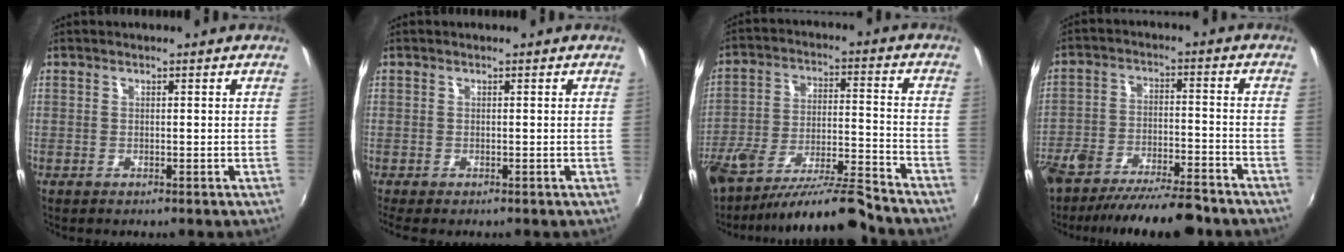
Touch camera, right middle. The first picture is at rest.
{"total": 1.2, "force": [-0.8, 0.4, 0.8], "torque": [-0.019, -0.005, -0.012]}
{"total": 15.7, "force": [-13.3, 1.6, 8.1], "torque": [-0.163, -0.026, -0.225]}
{"total": 15.8, "force": [-13.0, 3.9, 8.2], "torque": [-0.173, -0.027, -0.204]}